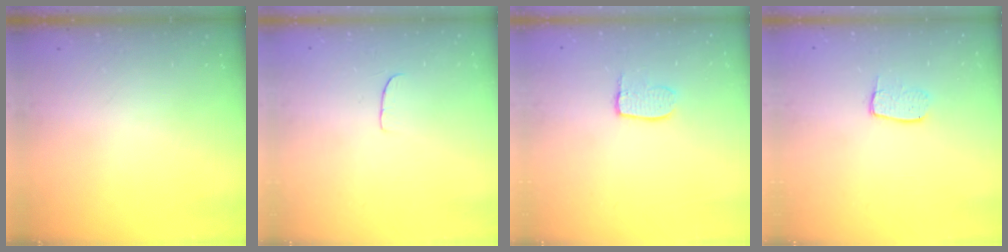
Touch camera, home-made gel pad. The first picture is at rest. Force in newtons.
{"total": 5.4, "press": 5.4, "slide": 0.4}
{"total": 5.9, "press": 5.9, "slide": 0.2}
{"total": 6.7, "press": 6.7, "slide": 0.4}